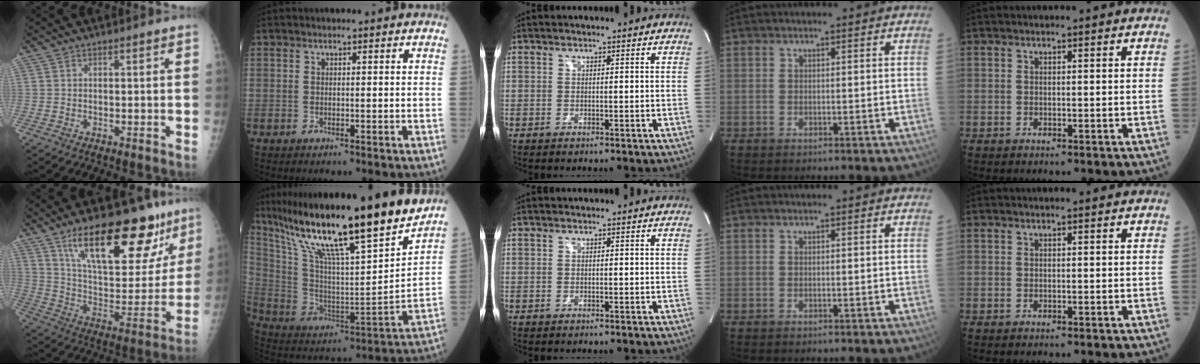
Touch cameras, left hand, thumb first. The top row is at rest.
{"thumb": {"total": 26.4, "force": [16.1, 10.4, 18.2], "torque": [-0.221, -0.053, 0.256]}, "index": {"total": 24.7, "force": [19.7, 1.0, 14.9], "torque": [-0.262, -0.022, 0.329]}}